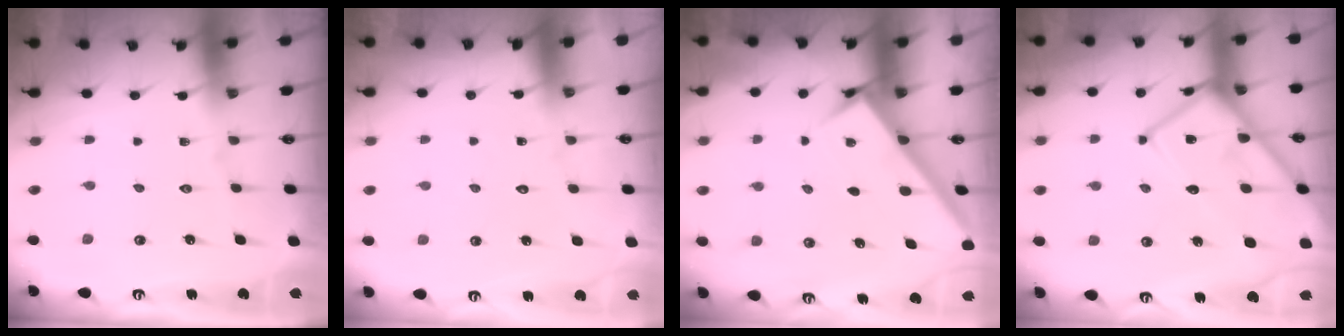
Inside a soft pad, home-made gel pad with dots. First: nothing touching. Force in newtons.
{"total": 5.4, "press": 5.3, "slide": 0.5}
{"total": 3.1, "press": 3.1, "slide": 0.1}
{"total": 18.2, "press": 18.1, "slide": 1.9}